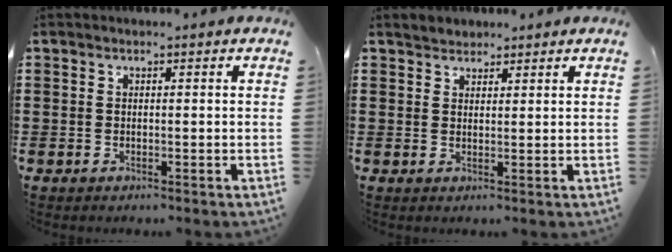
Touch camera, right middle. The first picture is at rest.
{"total": 1.9, "force": [1.8, 0.4, -0.5], "torque": [0.004, 0.005, 0.036]}